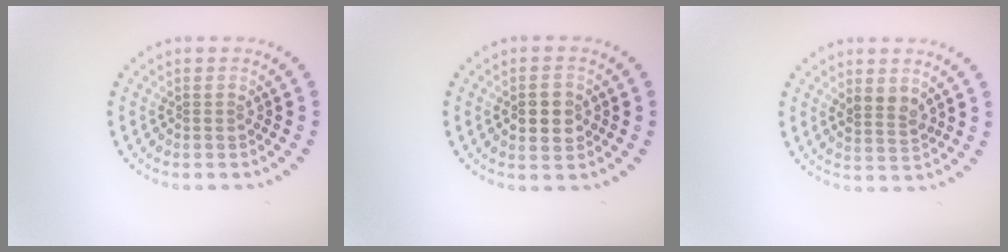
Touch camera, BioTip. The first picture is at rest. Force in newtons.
{"total": 2.8, "press": 2.8, "slide": 0.2}
{"total": 2.2, "press": 2.0, "slide": 0.8}